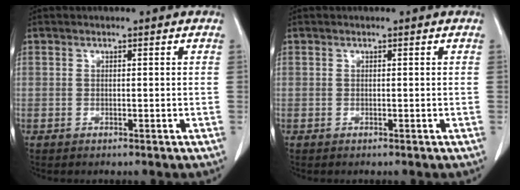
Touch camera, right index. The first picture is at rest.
{"total": 0.0}